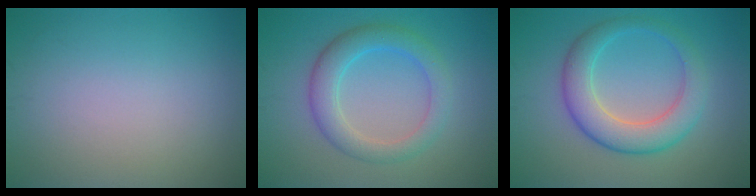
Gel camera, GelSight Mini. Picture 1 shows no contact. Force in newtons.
{"total": 4.3, "press": 4.3, "slide": 0.1}
{"total": 5.4, "press": 5.4, "slide": 0.3}